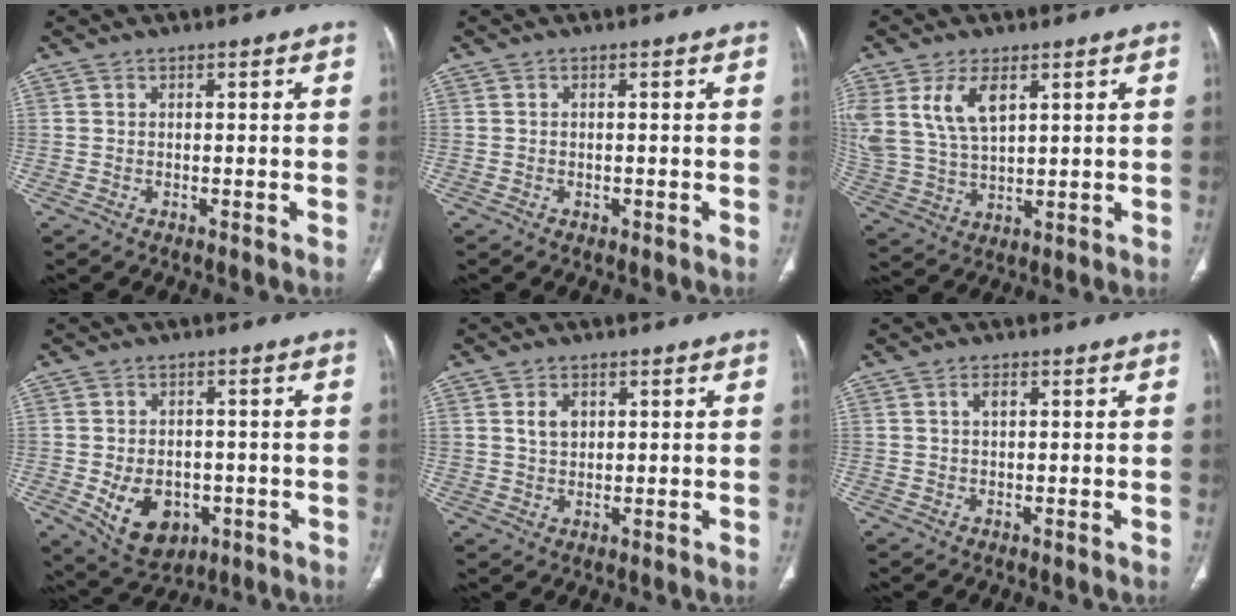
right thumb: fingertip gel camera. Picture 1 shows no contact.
{"total": 0.7, "force": [-0.3, 0.5, 0.4], "torque": [-0.004, 0.000, -0.003]}
{"total": 11.1, "force": [4.9, 5.9, 8.1], "torque": [-0.168, -0.012, 0.109]}
{"total": 10.2, "force": [-2.9, 7.3, 6.4], "torque": [-0.082, 0.009, -0.026]}
{"total": 3.8, "force": [1.3, 2.8, 2.2], "torque": [-0.027, -0.008, 0.027]}
{"total": 1.8, "force": [0.6, 0.9, 1.4], "torque": [-0.027, 0.004, 0.012]}